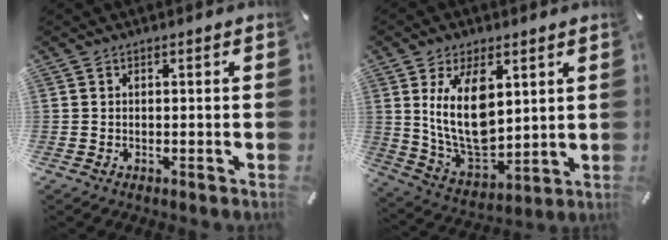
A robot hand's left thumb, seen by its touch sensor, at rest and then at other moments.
{"total": 15.7, "force": [4.7, 9.2, 11.8], "torque": [-0.247, -0.023, 0.084]}